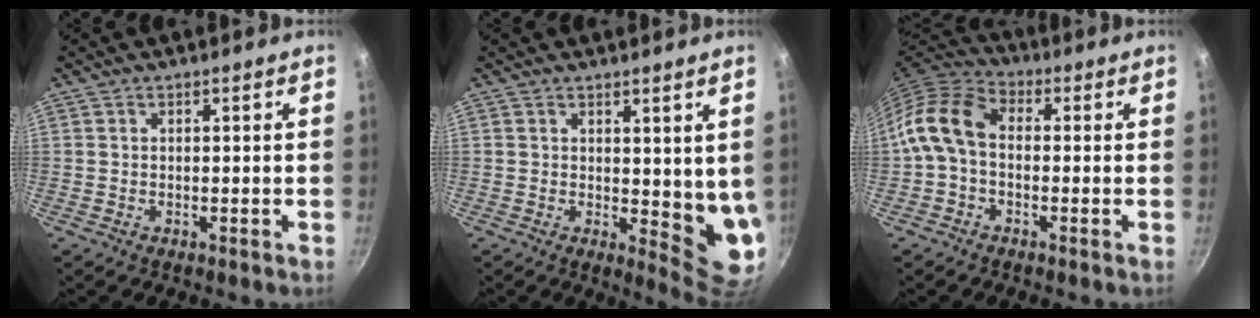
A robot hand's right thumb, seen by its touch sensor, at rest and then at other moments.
{"total": 7.4, "force": [2.1, 3.3, 6.3], "torque": [-0.069, -0.030, 0.035]}
{"total": 10.0, "force": [-0.7, 6.8, 7.2], "torque": [-0.134, 0.036, -0.034]}